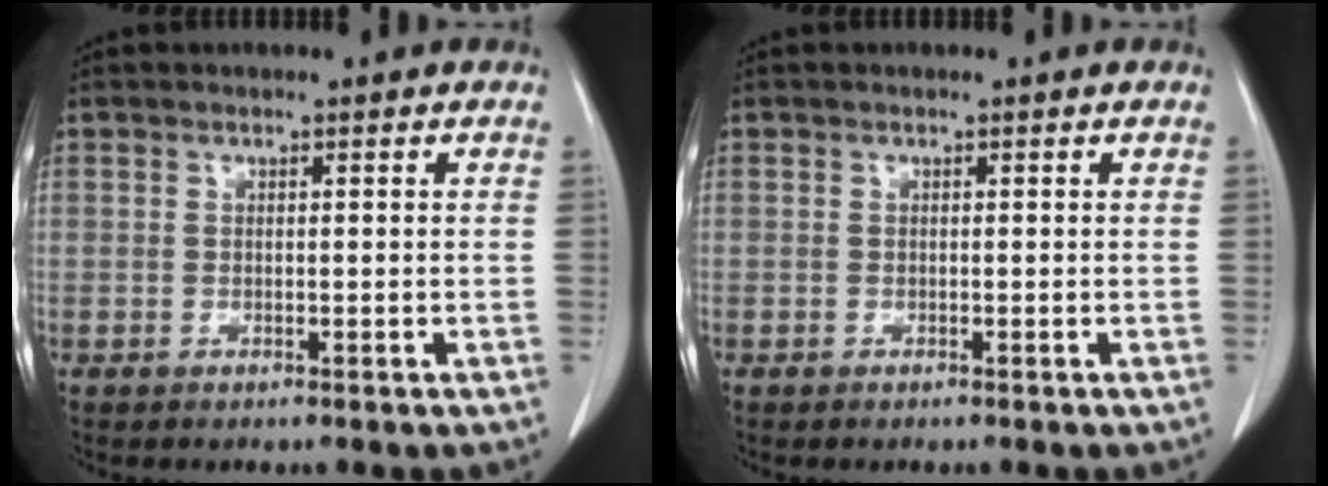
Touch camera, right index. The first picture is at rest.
{"total": 0.0}